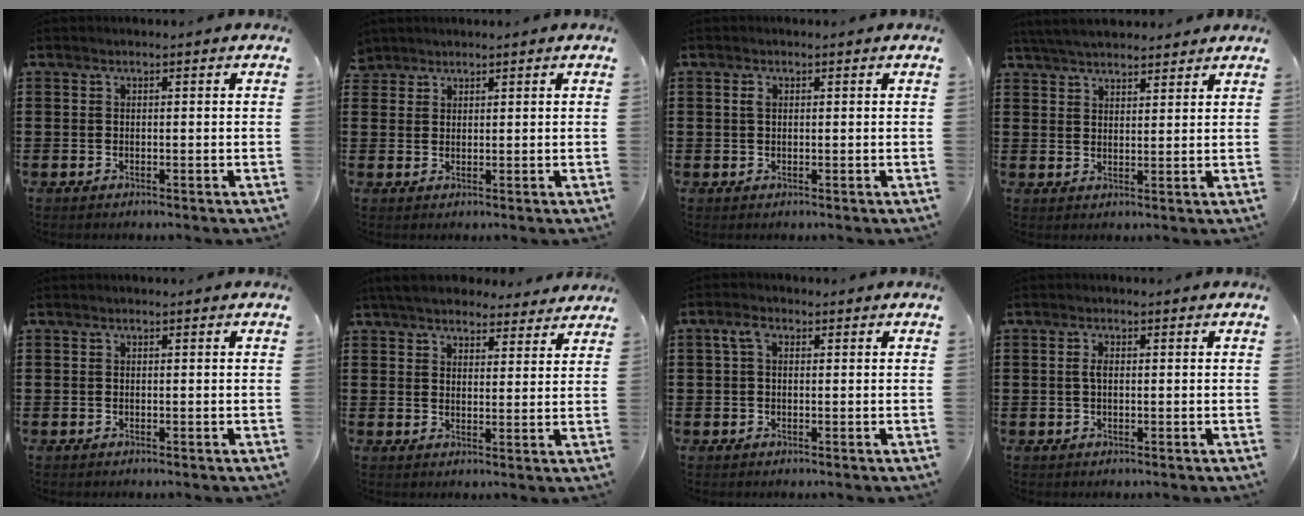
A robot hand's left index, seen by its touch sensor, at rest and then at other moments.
{"total": 1.9, "force": [1.7, 0.8, 0.0], "torque": [-0.005, 0.003, 0.034]}
{"total": 1.1, "force": [0.3, 0.7, 0.8], "torque": [-0.017, 0.005, 0.006]}
{"total": 4.5, "force": [4.4, 0.6, 1.1], "torque": [-0.033, -0.007, 0.083]}
{"total": 0.0}
{"total": 5.5, "force": [5.1, 1.3, 1.4], "torque": [-0.045, -0.014, 0.095]}
{"total": 2.7, "force": [0.7, 1.6, 2.1], "torque": [-0.055, 0.006, 0.008]}
{"total": 1.7, "force": [0.2, 0.7, 1.5], "torque": [-0.032, 0.002, 0.002]}